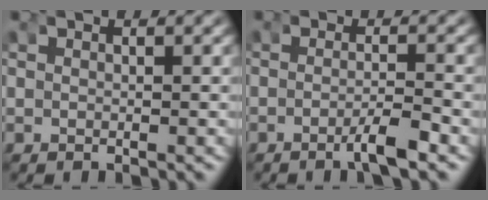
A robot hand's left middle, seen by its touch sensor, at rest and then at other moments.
{"total": 2.4, "force": [-1.6, 0.0, 1.8], "torque": [-0.033, -0.005, -0.030]}